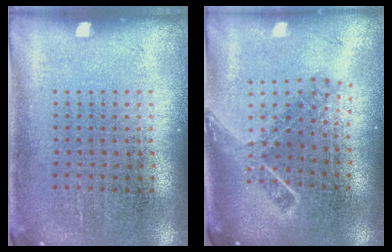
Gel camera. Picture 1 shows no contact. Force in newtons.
{"total": 1.6, "press": 1.2, "slide": 1.1}